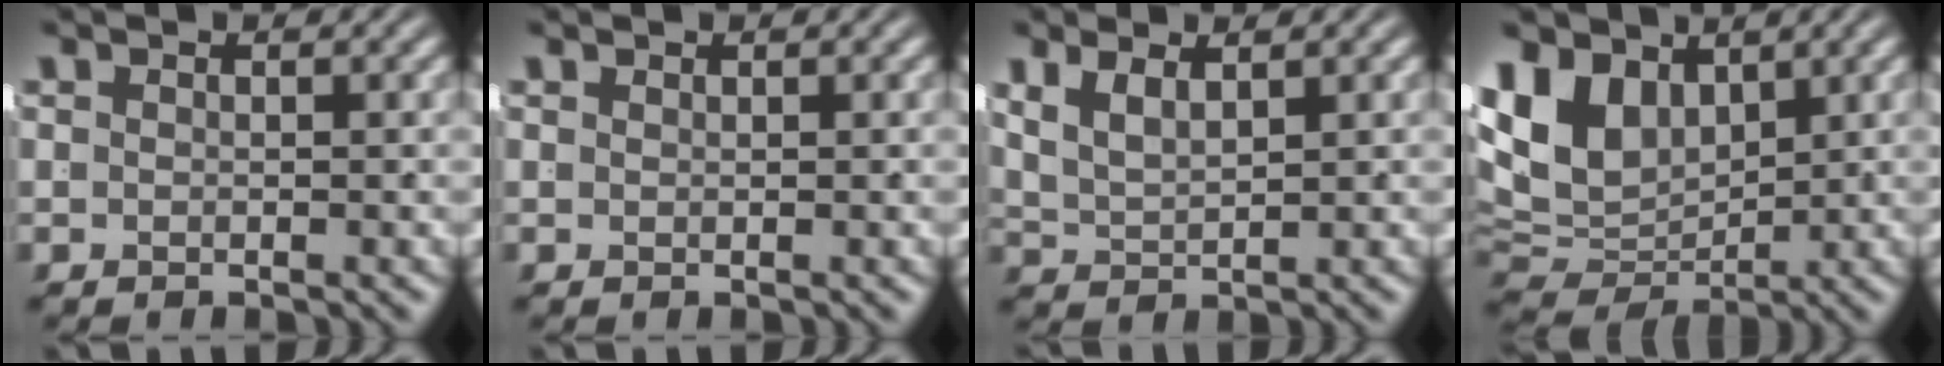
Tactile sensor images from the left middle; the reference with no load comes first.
{"total": 0.6, "force": [0.3, -0.5, -0.1], "torque": [0.010, -0.002, 0.010]}
{"total": 3.1, "force": [1.3, 1.9, 2.1], "torque": [-0.047, -0.006, 0.033]}
{"total": 9.4, "force": [1.3, 7.2, 5.8], "torque": [-0.132, -0.030, 0.042]}